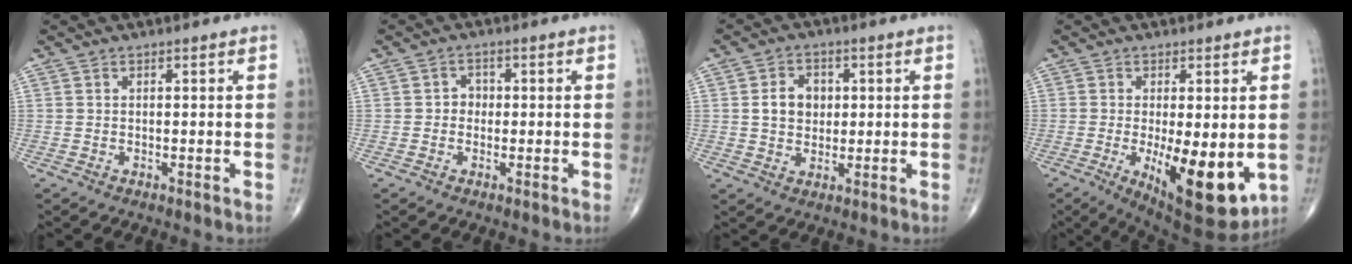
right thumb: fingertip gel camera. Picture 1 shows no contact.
{"total": 2.2, "force": [-0.2, 1.9, 1.0], "torque": [0.003, 0.008, -0.010]}
{"total": 6.3, "force": [0.9, 4.9, 3.8], "torque": [-0.043, 0.001, 0.013]}
{"total": 14.3, "force": [-2.8, 5.2, 13.1], "torque": [-0.185, -0.029, -0.026]}